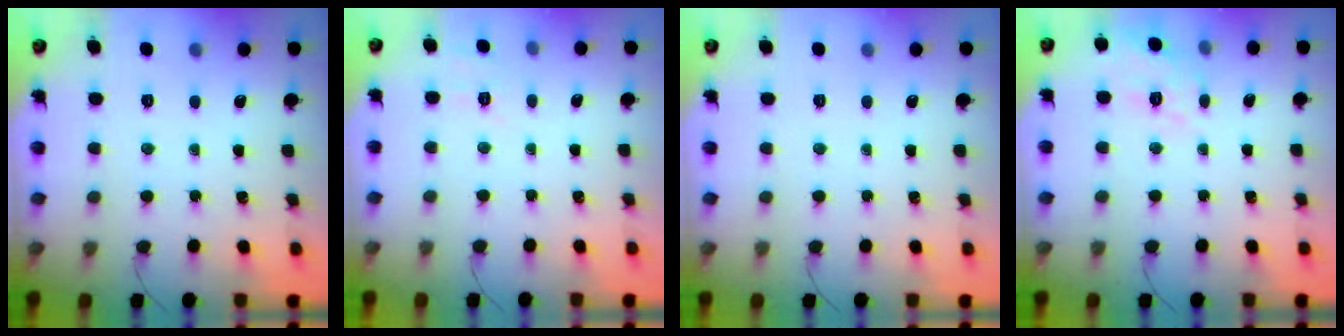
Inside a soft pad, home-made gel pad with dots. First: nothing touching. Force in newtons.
{"total": 2.1, "press": 0.8, "slide": 2.0}
{"total": 0.0}
{"total": 11.9, "press": 11.9, "slide": 0.7}